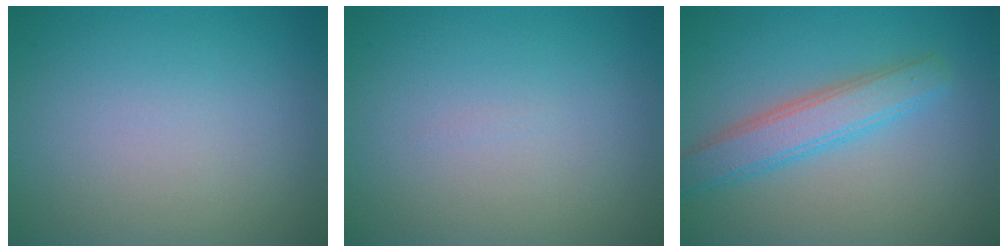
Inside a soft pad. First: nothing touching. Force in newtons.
{"total": 0.0}
{"total": 3.8, "press": 3.8, "slide": 0.1}